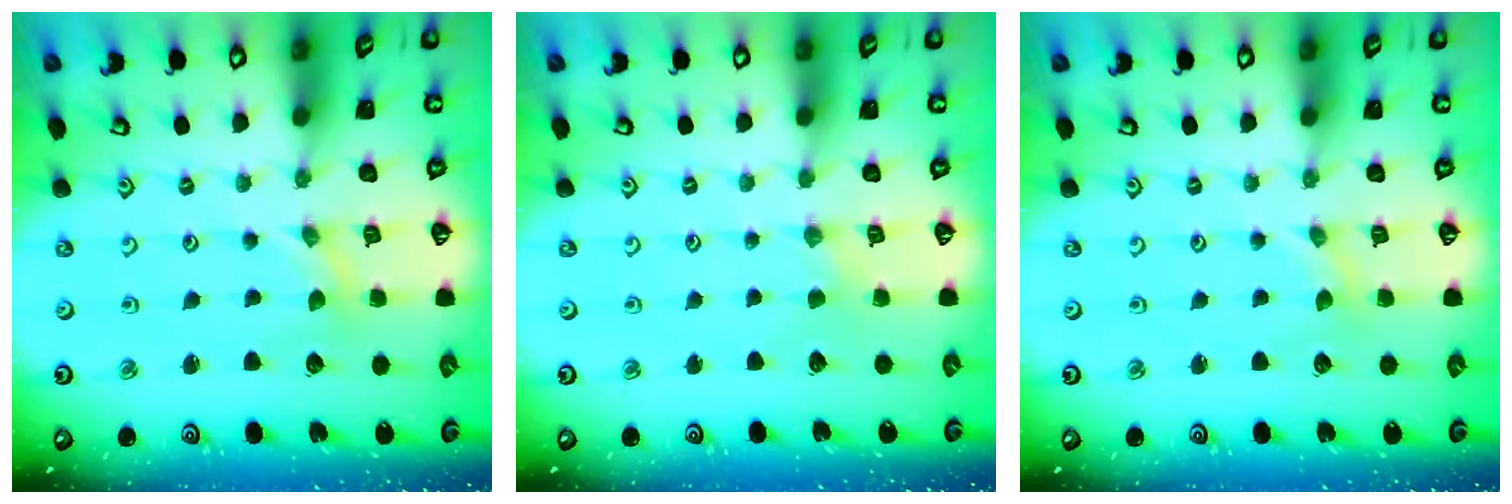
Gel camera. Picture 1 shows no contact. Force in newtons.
{"total": 0.0}
{"total": 0.0}